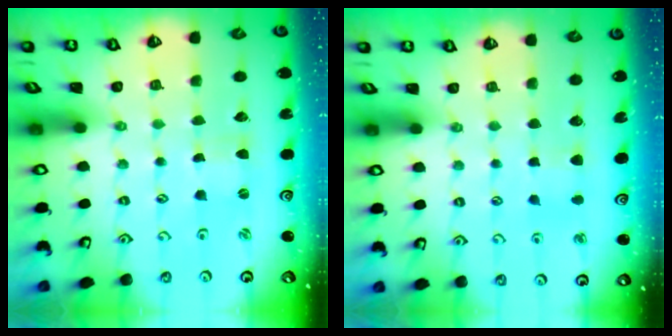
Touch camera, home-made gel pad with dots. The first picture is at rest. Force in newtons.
{"total": 4.8, "press": 4.7, "slide": 0.7}